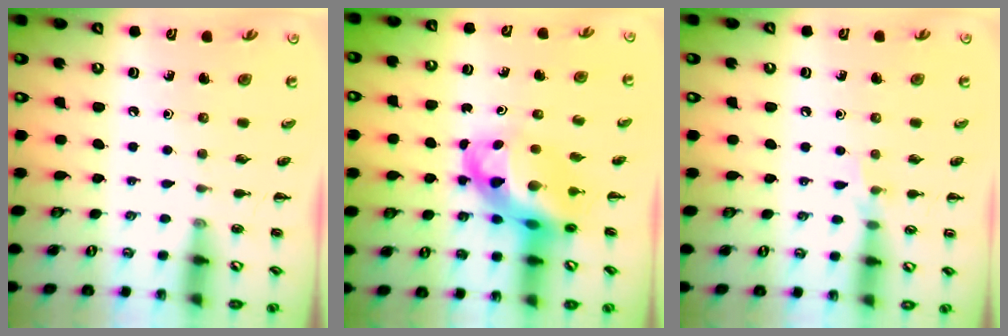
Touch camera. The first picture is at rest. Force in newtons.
{"total": 10.1, "press": 9.8, "slide": 2.5}
{"total": 5.7, "press": 5.4, "slide": 1.5}